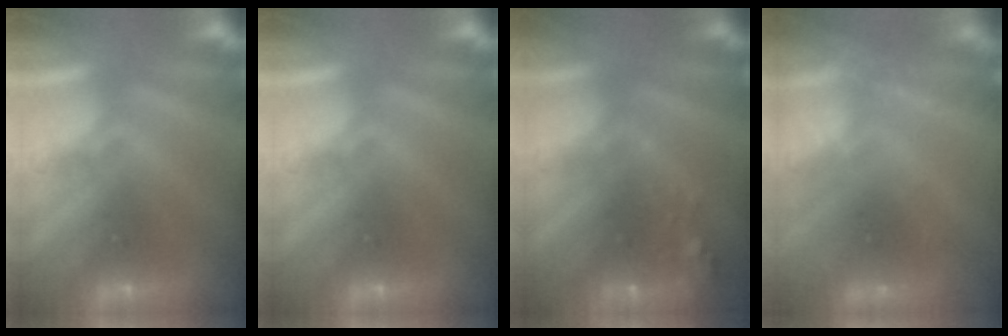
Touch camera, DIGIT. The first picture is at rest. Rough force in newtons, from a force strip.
{"total": 0.0}
{"total": 6.6}
{"total": 2.1}